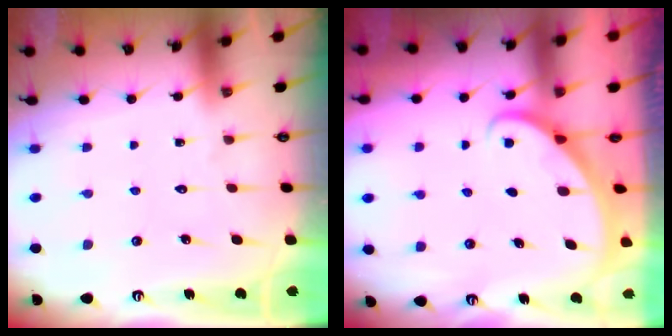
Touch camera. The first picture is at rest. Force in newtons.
{"total": 1.9, "press": 1.9, "slide": 0.1}